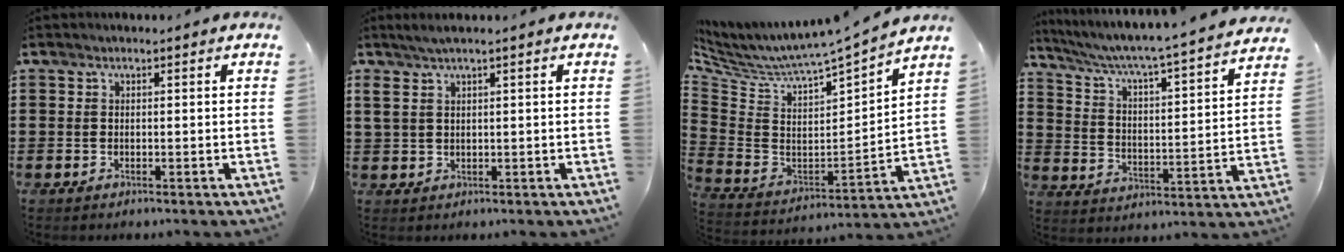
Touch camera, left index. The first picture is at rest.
{"total": 2.2, "force": [1.1, 0.4, 1.9], "torque": [-0.037, 0.003, 0.020]}
{"total": 3.8, "force": [3.6, 0.2, 1.2], "torque": [-0.050, -0.050, 0.049]}
{"total": 4.5, "force": [3.9, -0.6, 2.1], "torque": [-0.062, -0.046, 0.052]}